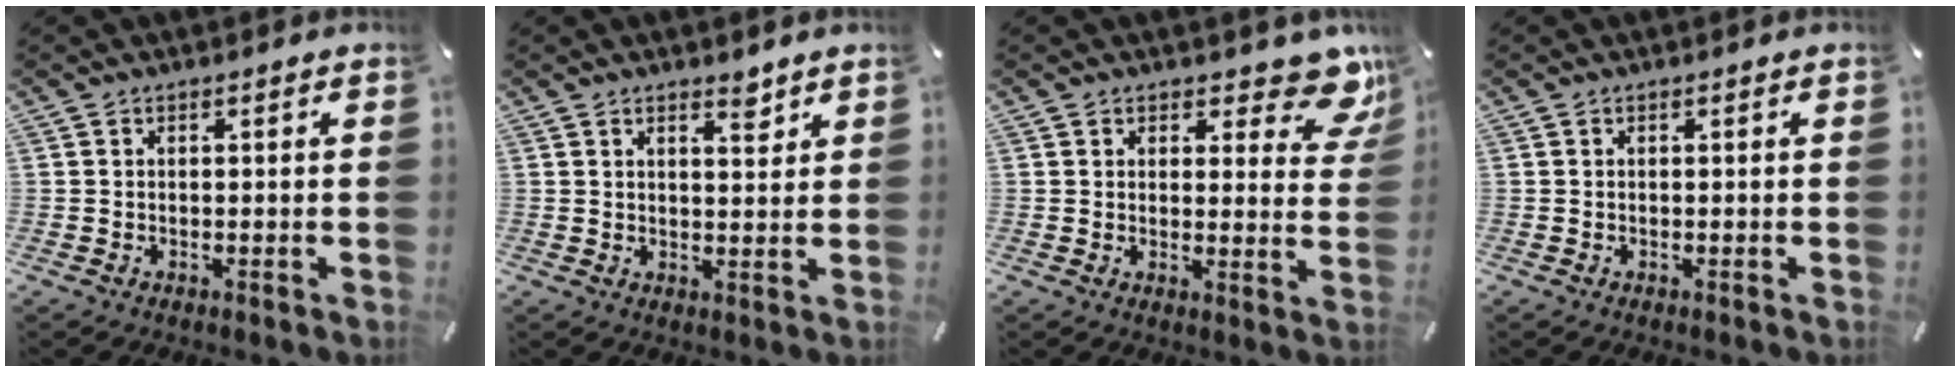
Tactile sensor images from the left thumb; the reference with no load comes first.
{"total": 3.4, "force": [2.7, 1.3, 1.8], "torque": [-0.007, -0.021, 0.041]}
{"total": 8.8, "force": [6.6, 3.9, 4.4], "torque": [-0.032, -0.053, 0.111]}
{"total": 0.0}